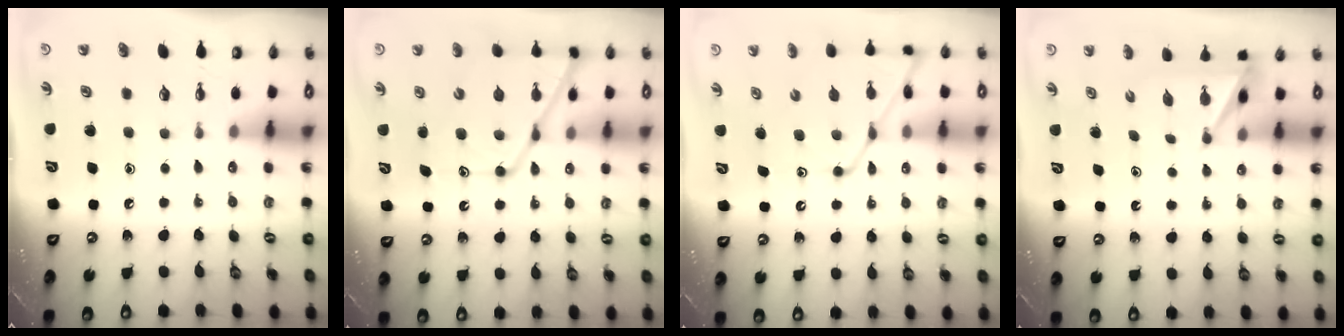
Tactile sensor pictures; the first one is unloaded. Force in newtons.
{"total": 17.1, "press": 17.0, "slide": 1.4}
{"total": 13.4, "press": 13.4, "slide": 0.9}
{"total": 6.0, "press": 6.0, "slide": 0.2}